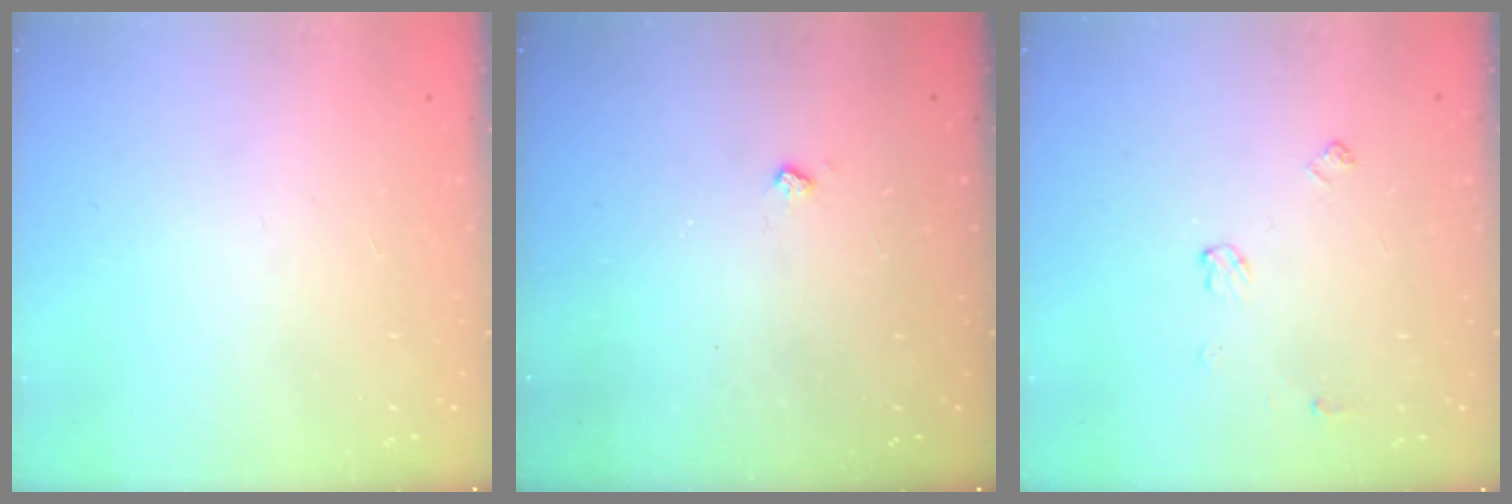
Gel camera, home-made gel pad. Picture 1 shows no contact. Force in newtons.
{"total": 3.5, "press": 3.5, "slide": 0.6}
{"total": 5.0, "press": 5.0, "slide": 0.7}